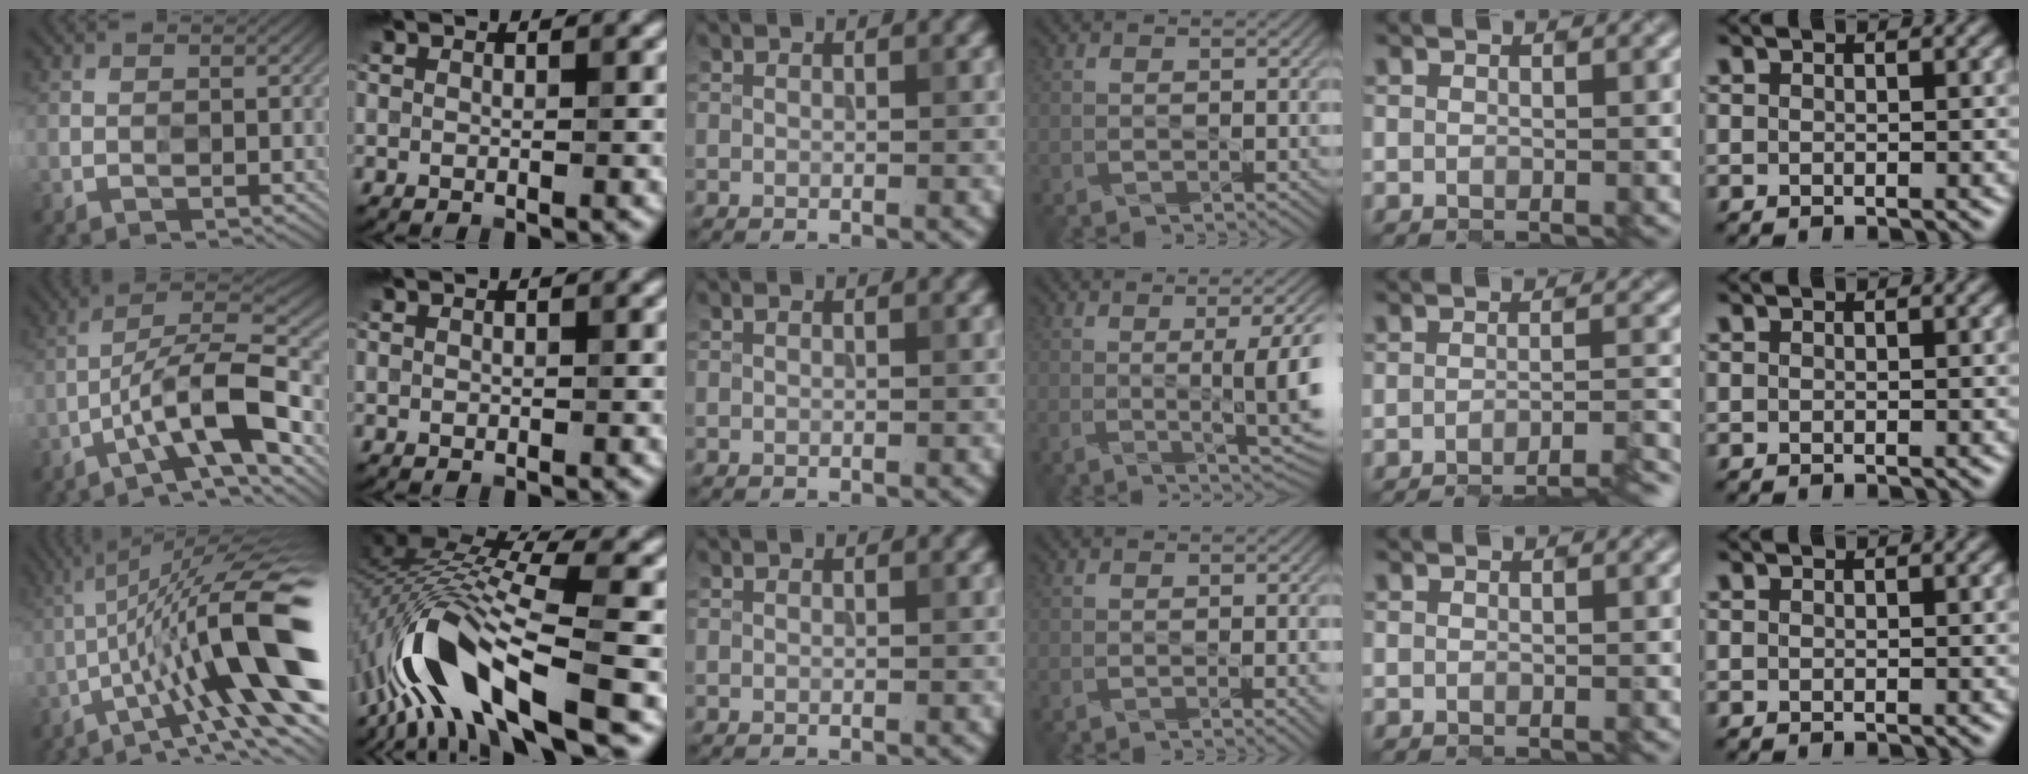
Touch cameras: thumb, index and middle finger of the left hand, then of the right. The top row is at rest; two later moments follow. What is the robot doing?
{"motion": "close", "object": "glasses case"}